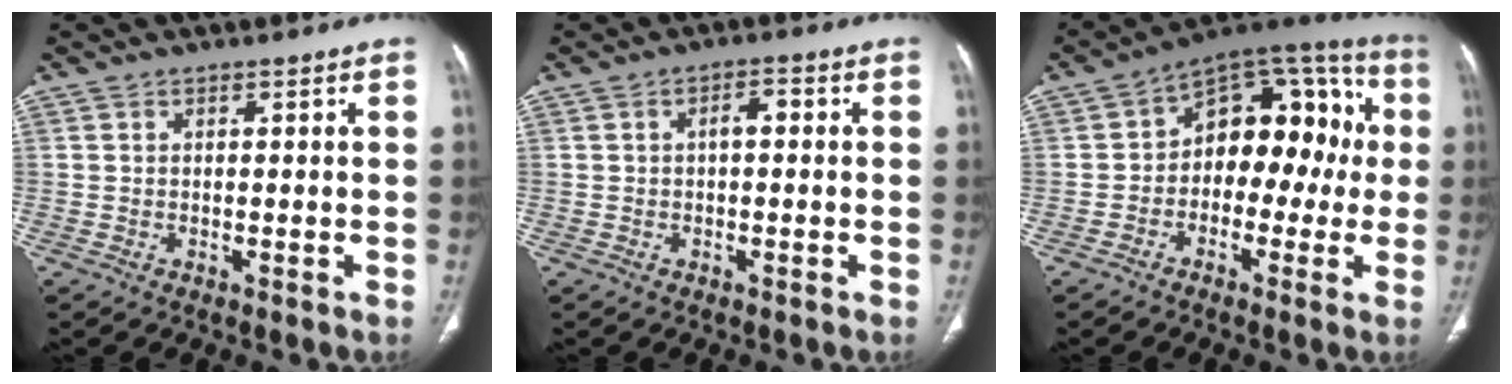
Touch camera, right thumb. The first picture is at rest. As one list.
[{"total": 1.4, "force": [0.3, 0.8, 1.1], "torque": [-0.016, 0.005, 0.004]}, {"total": 16.1, "force": [-0.1, 10.3, 12.4], "torque": [-0.106, 0.057, -0.018]}]